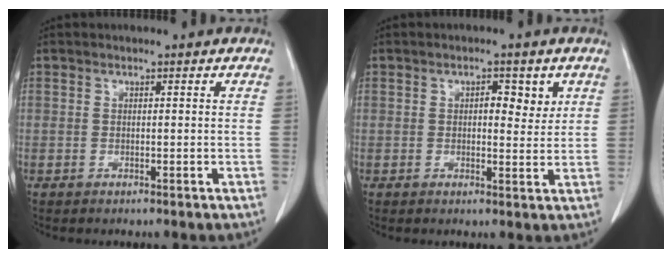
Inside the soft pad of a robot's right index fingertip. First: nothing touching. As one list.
[{"total": 5.0, "force": [1.7, 2.2, 4.1], "torque": [-0.057, 0.005, 0.022]}]